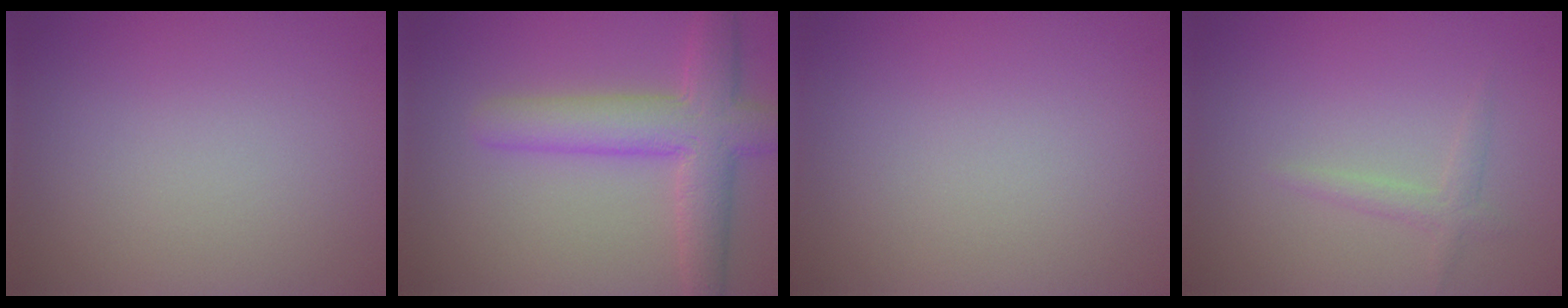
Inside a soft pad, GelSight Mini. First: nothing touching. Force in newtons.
{"total": 5.9, "press": 5.9, "slide": 0.3}
{"total": 0.0}
{"total": 1.3, "press": 1.3, "slide": 0.0}